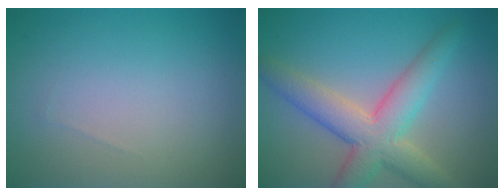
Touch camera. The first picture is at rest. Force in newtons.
{"total": 6.3, "press": 6.3, "slide": 0.3}